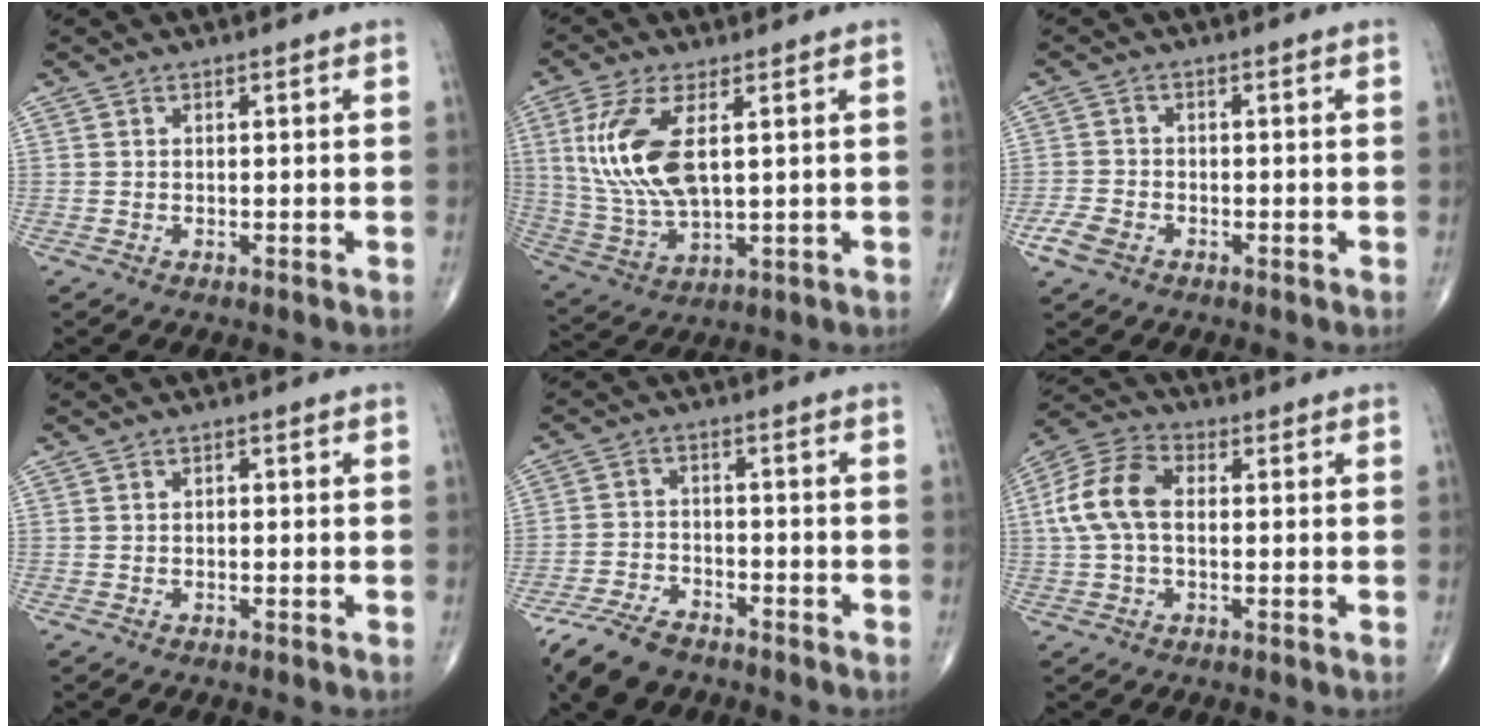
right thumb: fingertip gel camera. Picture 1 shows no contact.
{"total": 13.7, "force": [3.2, 5.8, 12.0], "torque": [-0.267, -0.013, 0.075]}
{"total": 4.0, "force": [-2.2, 2.6, 2.0], "torque": [-0.044, 0.006, -0.041]}
{"total": 0.7, "force": [0.0, 0.4, 0.6], "torque": [-0.007, 0.002, -0.003]}
{"total": 8.9, "force": [-6.8, 4.1, 4.0], "torque": [-0.077, 0.019, -0.128]}
{"total": 10.5, "force": [0.6, 6.5, 8.3], "torque": [-0.179, 0.029, 0.005]}